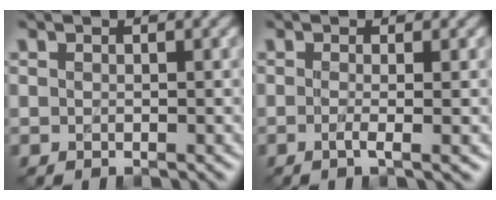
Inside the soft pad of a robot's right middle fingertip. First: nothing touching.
{"total": 2.2, "force": [-0.4, 0.6, 2.1], "torque": [-0.026, -0.003, -0.014]}